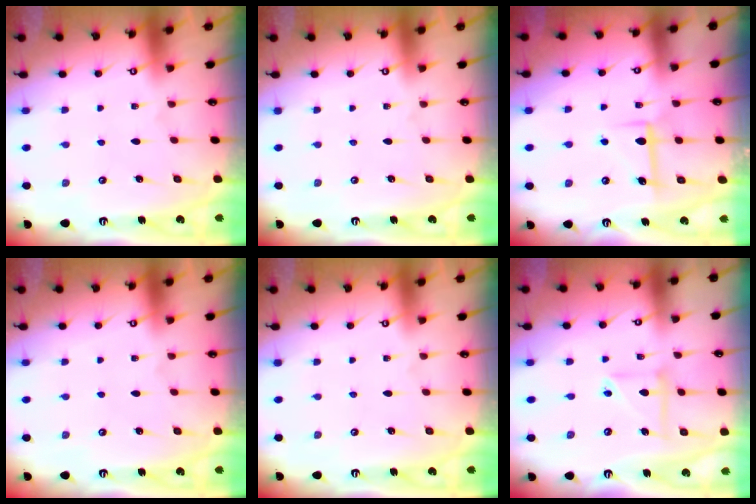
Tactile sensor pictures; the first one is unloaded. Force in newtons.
{"total": 0.0}
{"total": 6.5, "press": 6.5, "slide": 0.3}
{"total": 0.0}
{"total": 0.0}
{"total": 8.2, "press": 8.1, "slide": 1.3}